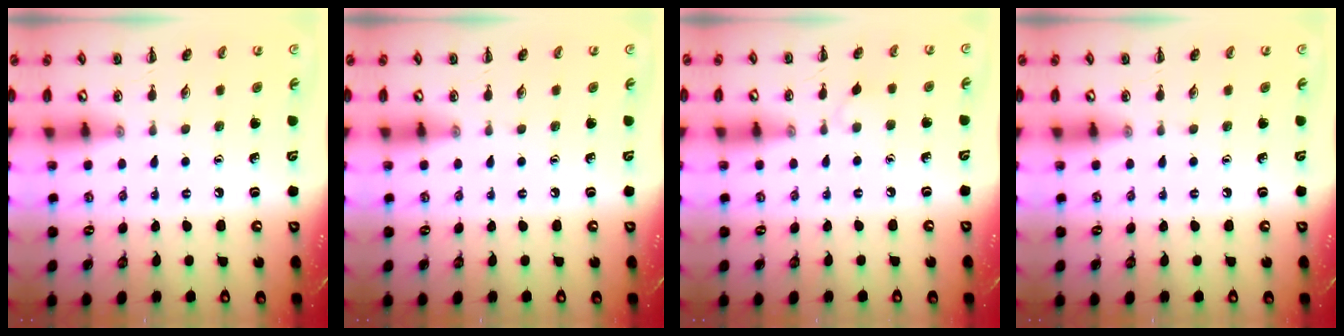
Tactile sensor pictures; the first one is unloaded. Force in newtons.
{"total": 0.0}
{"total": 3.5, "press": 3.2, "slide": 1.2}
{"total": 0.0}